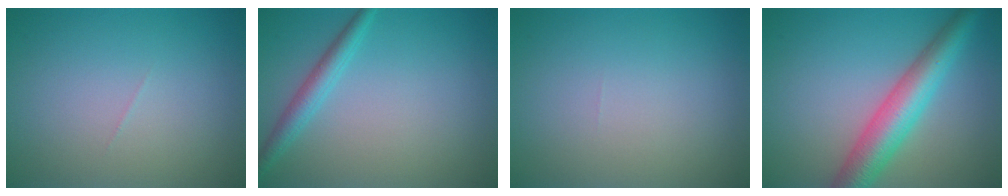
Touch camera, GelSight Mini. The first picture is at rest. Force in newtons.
{"total": 2.3, "press": 2.3, "slide": 0.1}
{"total": 0.0}
{"total": 6.2, "press": 6.2, "slide": 0.1}